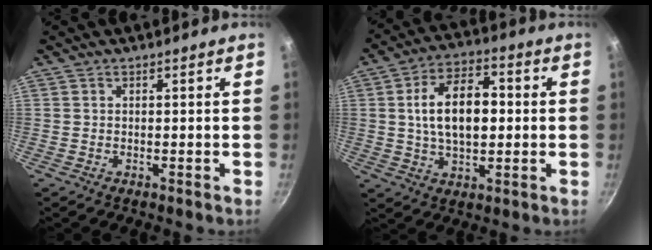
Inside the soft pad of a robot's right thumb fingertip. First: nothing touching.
{"total": 13.4, "force": [1.1, 7.6, 11.0], "torque": [-0.172, 0.015, 0.015]}